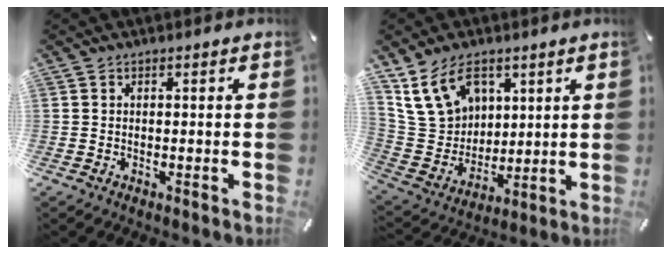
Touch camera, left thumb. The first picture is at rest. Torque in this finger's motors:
{"motor_torque": [1.41, 0.37, 1.41, -1.36, 0.12]}